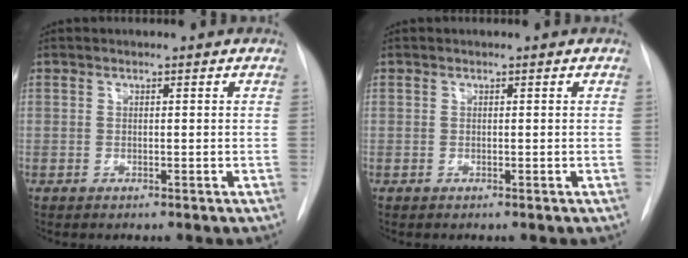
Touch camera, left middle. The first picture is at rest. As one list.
[{"total": 0.0}]